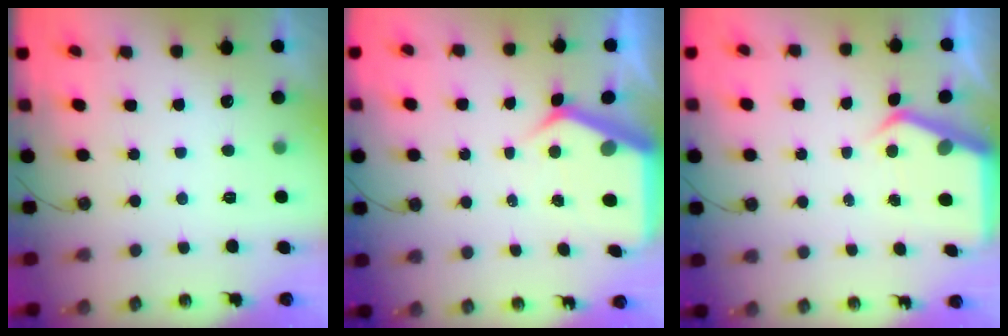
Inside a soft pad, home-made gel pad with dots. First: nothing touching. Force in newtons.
{"total": 7.1, "press": 7.0, "slide": 0.8}
{"total": 4.4, "press": 4.4, "slide": 0.4}